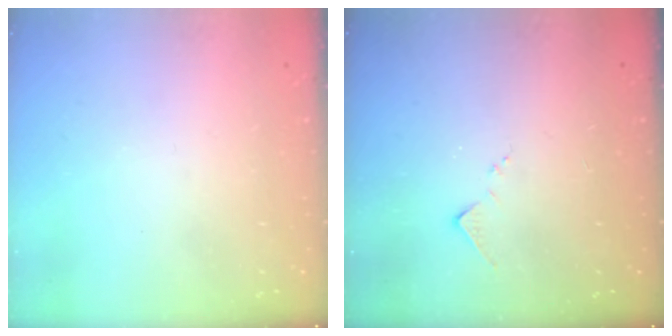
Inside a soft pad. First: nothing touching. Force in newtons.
{"total": 6.7, "press": 6.7, "slide": 0.8}